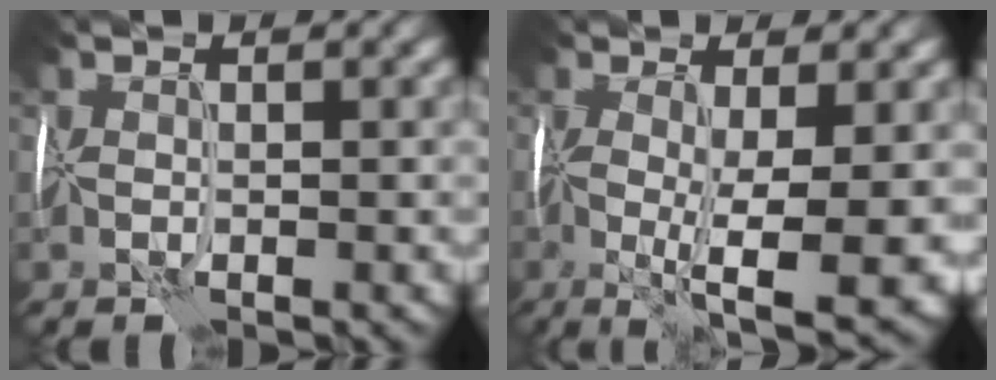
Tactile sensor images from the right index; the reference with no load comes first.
{"total": 9.9, "force": [-2.3, 2.9, 9.2], "torque": [-0.167, -0.015, -0.032]}